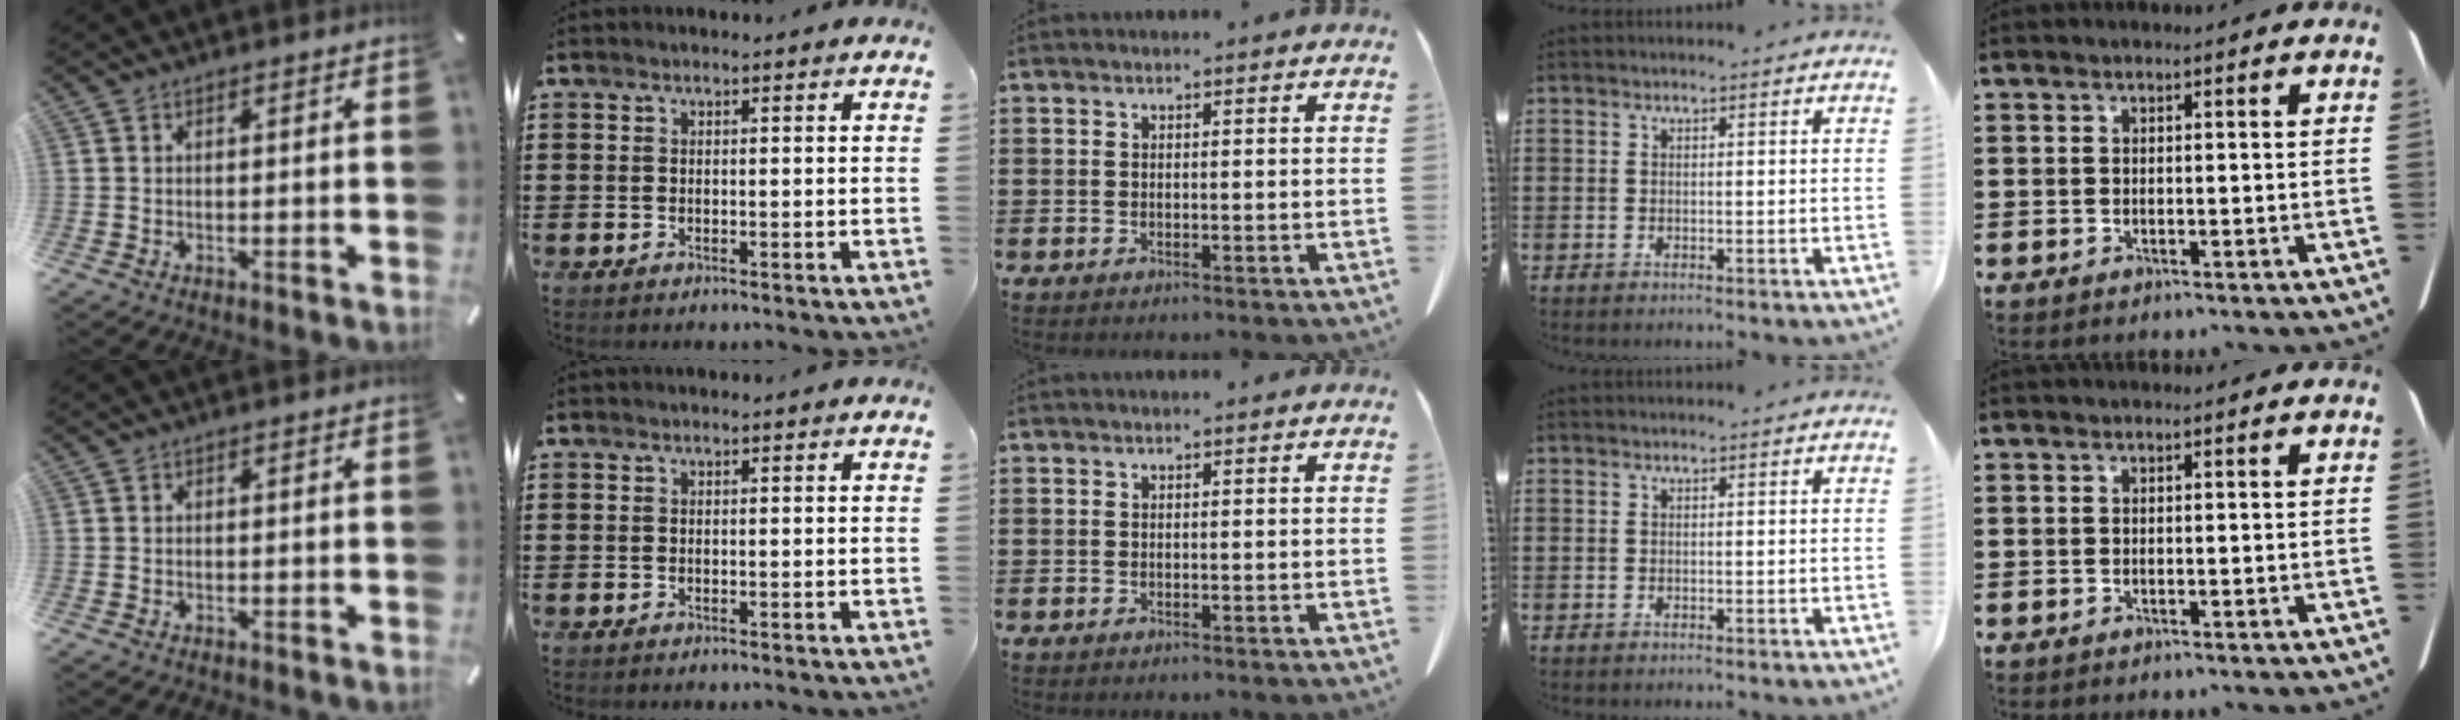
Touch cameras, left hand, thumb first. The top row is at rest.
{}